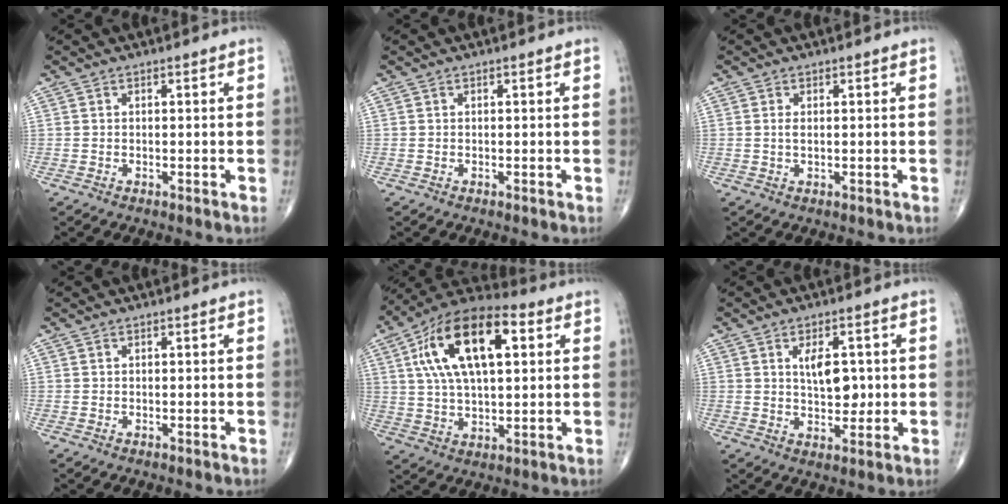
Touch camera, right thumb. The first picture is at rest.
{"total": 0.0}
{"total": 1.2, "force": [0.2, 0.5, 1.0], "torque": [-0.025, -0.003, 0.006]}
{"total": 0.0}
{"total": 19.9, "force": [5.7, 9.3, 16.6], "torque": [-0.285, 0.015, 0.090]}
{"total": 6.5, "force": [1.3, 3.6, 5.3], "torque": [-0.065, -0.009, 0.024]}